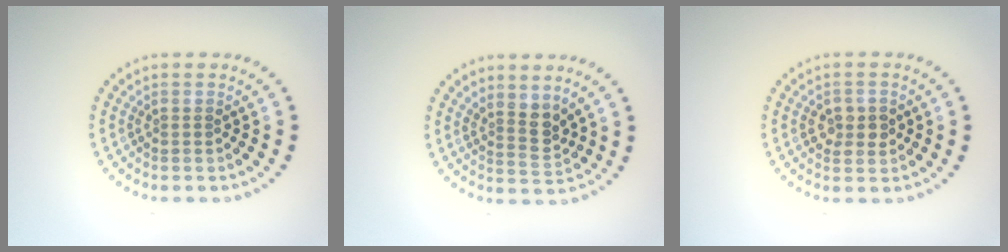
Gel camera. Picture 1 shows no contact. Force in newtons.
{"total": 2.4, "press": 1.9, "slide": 1.5}
{"total": 2.2, "press": 2.2, "slide": 0.4}